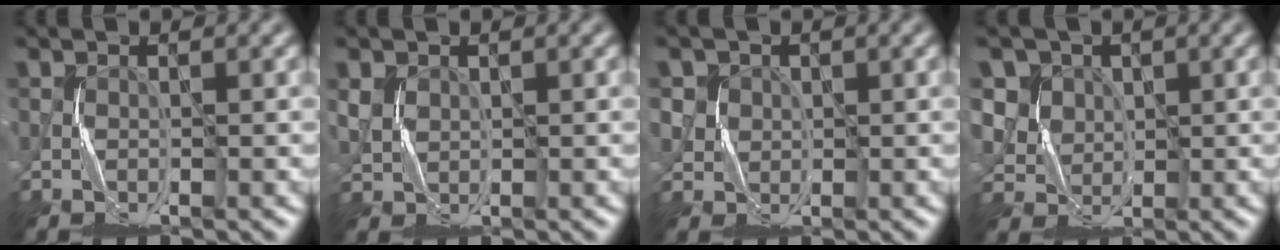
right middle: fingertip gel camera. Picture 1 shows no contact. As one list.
[{"total": 1.4, "force": [0.8, 1.1, 0.5], "torque": [-0.025, -0.003, 0.018]}, {"total": 2.8, "force": [1.2, 2.5, 0.4], "torque": [-0.027, -0.006, 0.030]}, {"total": 6.7, "force": [3.0, 5.4, 2.4], "torque": [-0.063, 0.009, 0.045]}]